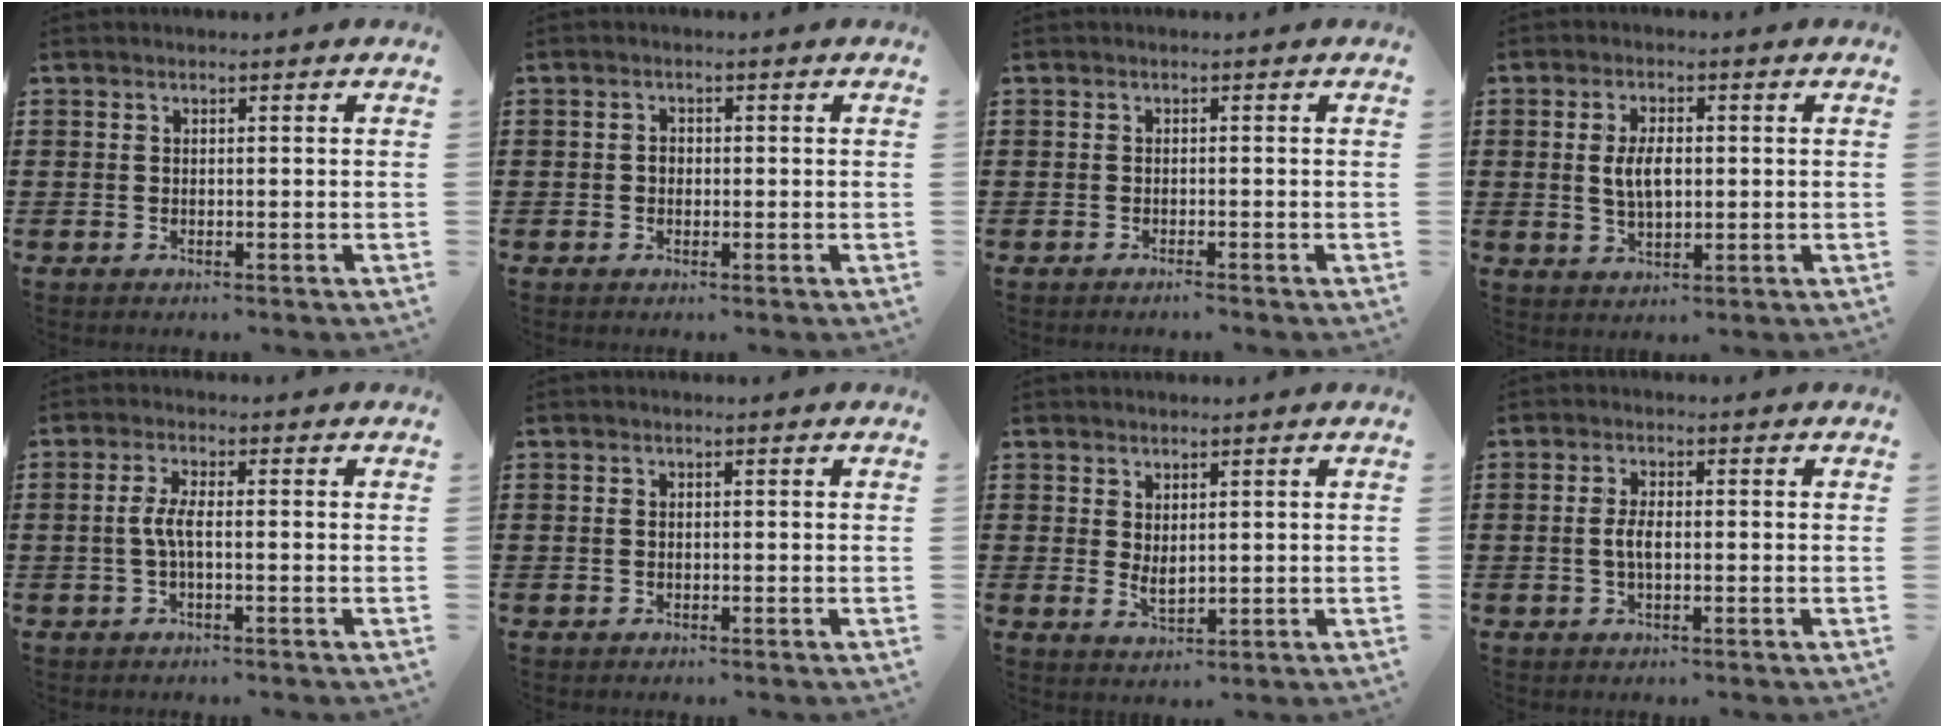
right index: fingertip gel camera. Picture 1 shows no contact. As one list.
[{"total": 1.2, "force": [-0.2, 0.9, 0.8], "torque": [-0.017, 0.003, -0.004]}, {"total": 0.7, "force": [-0.7, 0.0, 0.1], "torque": [-0.004, -0.002, -0.014]}, {"total": 4.9, "force": [0.3, 2.3, 4.3], "torque": [-0.086, 0.001, -0.001]}, {"total": 3.4, "force": [-0.6, 0.8, 3.3], "torque": [-0.083, -0.005, -0.019]}, {"total": 0.7, "force": [-0.1, 0.4, 0.5], "torque": [-0.012, 0.002, -0.002]}, {"total": 2.2, "force": [0.9, 0.9, 1.8], "torque": [-0.034, 0.000, 0.018]}, {"total": 2.8, "force": [-0.3, 1.0, 2.6], "torque": [-0.065, -0.005, -0.011]}]